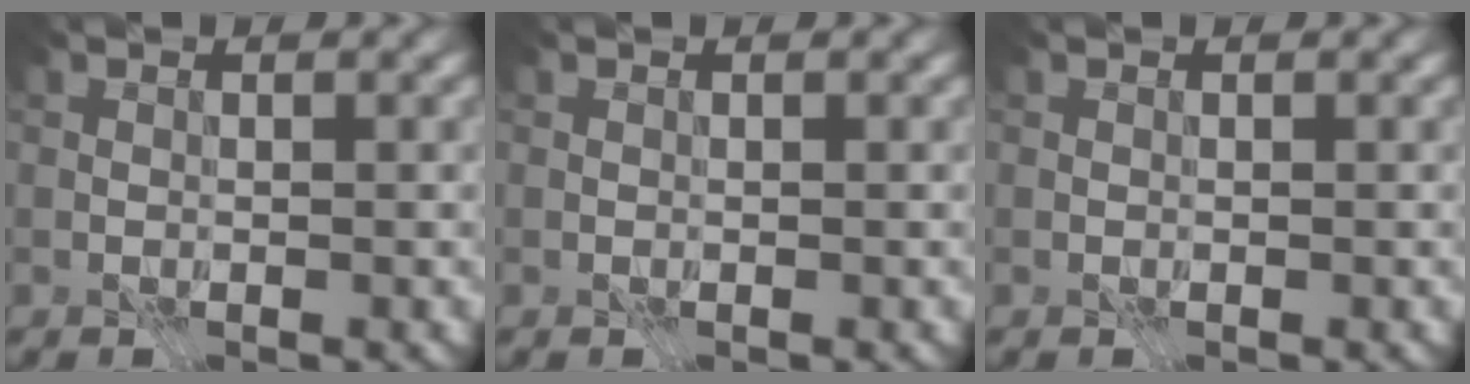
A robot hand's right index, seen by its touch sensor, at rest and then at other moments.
{"total": 0.0}
{"total": 0.0}